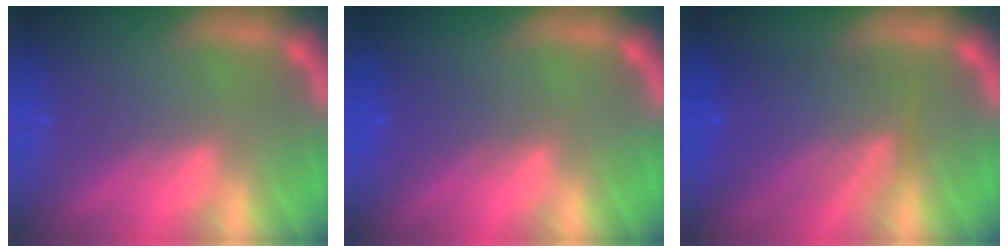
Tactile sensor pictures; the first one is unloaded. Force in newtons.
{"total": 2.0}
{"total": 7.1}